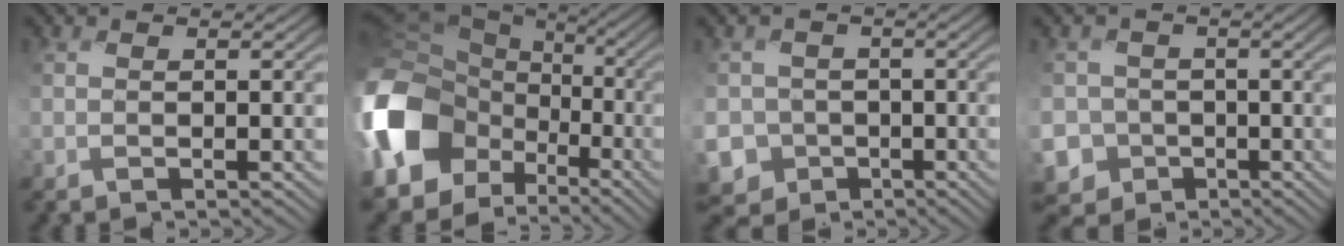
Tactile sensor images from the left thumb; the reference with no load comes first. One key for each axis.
{"total": 17.9, "fx": -5.4, "fy": 14.3, "fz": 9.3, "tx": -0.262, "ty": -0.039, "tz": -0.108}
{"total": 8.1, "fx": -3.5, "fy": 7.3, "fz": 0.4, "tx": -0.042, "ty": -0.028, "tz": -0.086}
{"total": 6.6, "fx": -3.2, "fy": 5.8, "fz": -0.2, "tx": -0.017, "ty": -0.020, "tz": -0.082}